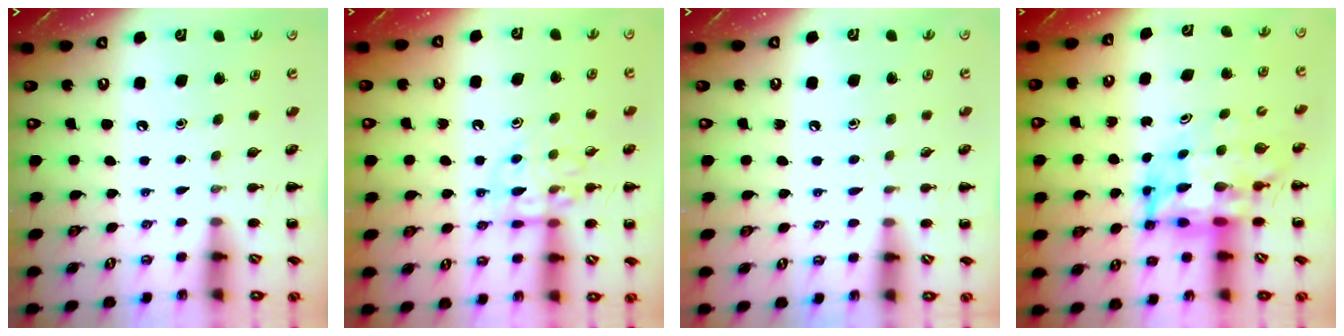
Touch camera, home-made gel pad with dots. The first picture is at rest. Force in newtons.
{"total": 11.2, "press": 11.1, "slide": 1.4}
{"total": 2.5, "press": 2.1, "slide": 1.3}
{"total": 8.4, "press": 7.9, "slide": 2.6}